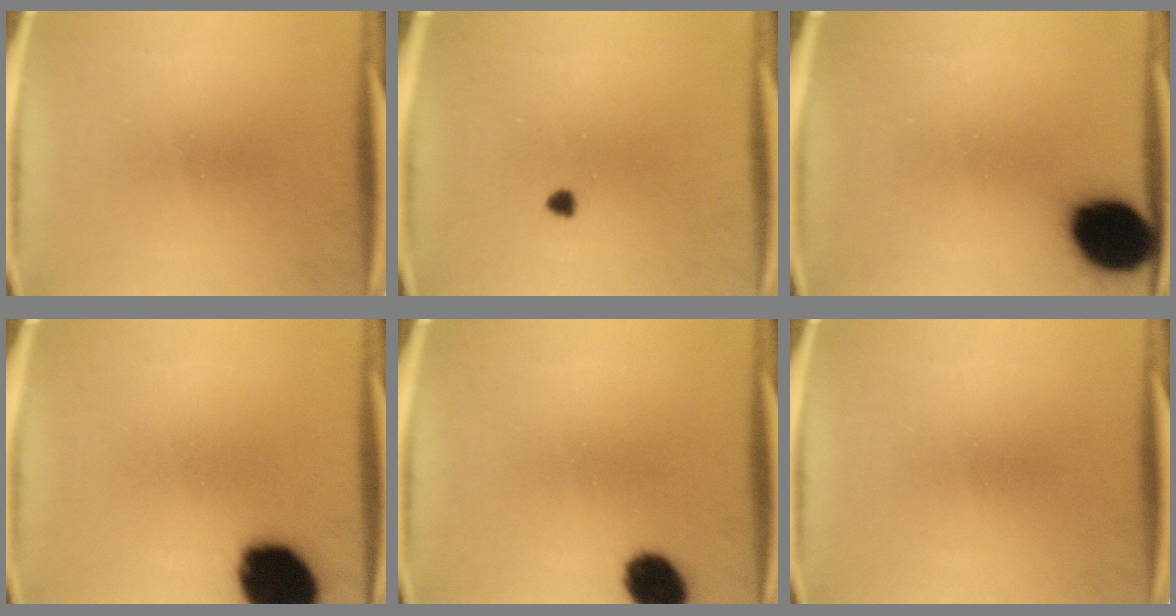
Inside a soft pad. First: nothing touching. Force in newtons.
{"total": 1.2}
{"total": 17.1}
{"total": 19.1}
{"total": 8.9}
{"total": 0.0}